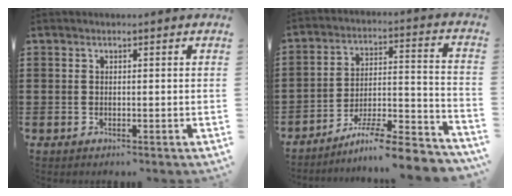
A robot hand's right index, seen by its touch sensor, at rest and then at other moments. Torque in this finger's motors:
{"motor_torque": [2.14, 0.00, 0.47, 0.09]}